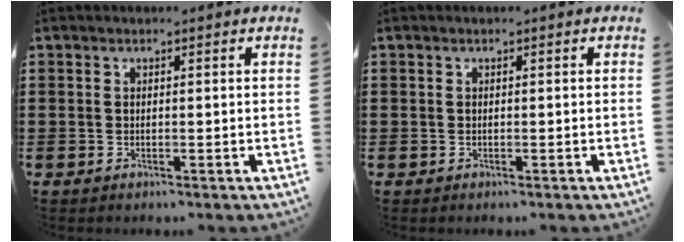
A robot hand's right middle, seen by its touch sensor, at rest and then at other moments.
{"total": 0.0}